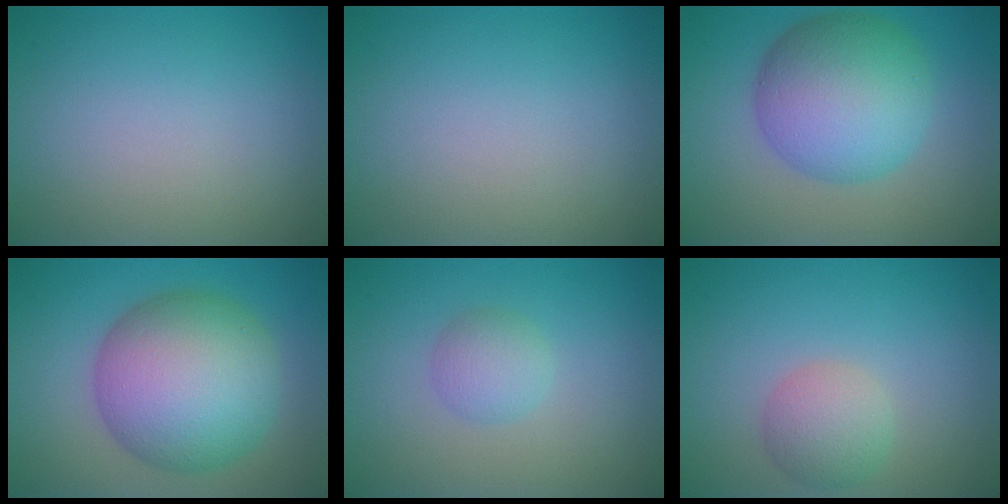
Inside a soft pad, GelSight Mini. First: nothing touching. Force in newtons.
{"total": 0.0}
{"total": 9.4, "press": 9.4, "slide": 0.1}
{"total": 12.2, "press": 12.1, "slide": 0.2}
{"total": 2.1, "press": 2.1, "slide": 0.1}
{"total": 3.0, "press": 3.0, "slide": 0.1}